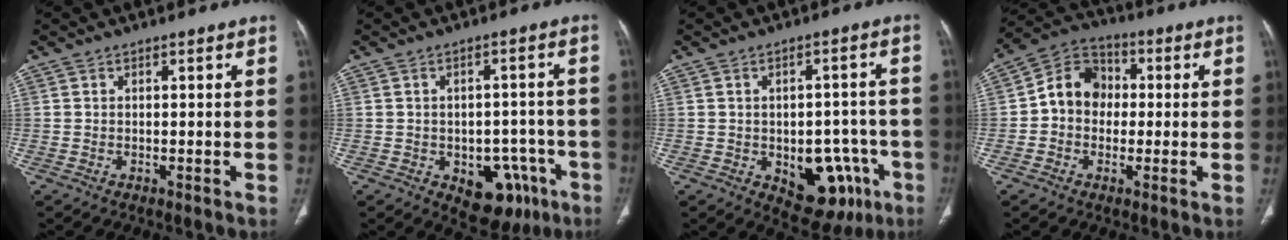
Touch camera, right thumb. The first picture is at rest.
{"total": 11.3, "force": [-5.1, 7.3, 7.0], "torque": [-0.047, 0.029, -0.055]}
{"total": 13.4, "force": [-4.8, 8.3, 9.2], "torque": [-0.074, 0.025, -0.050]}
{"total": 9.8, "force": [0.0, 8.3, 5.2], "torque": [-0.064, 0.031, -0.015]}